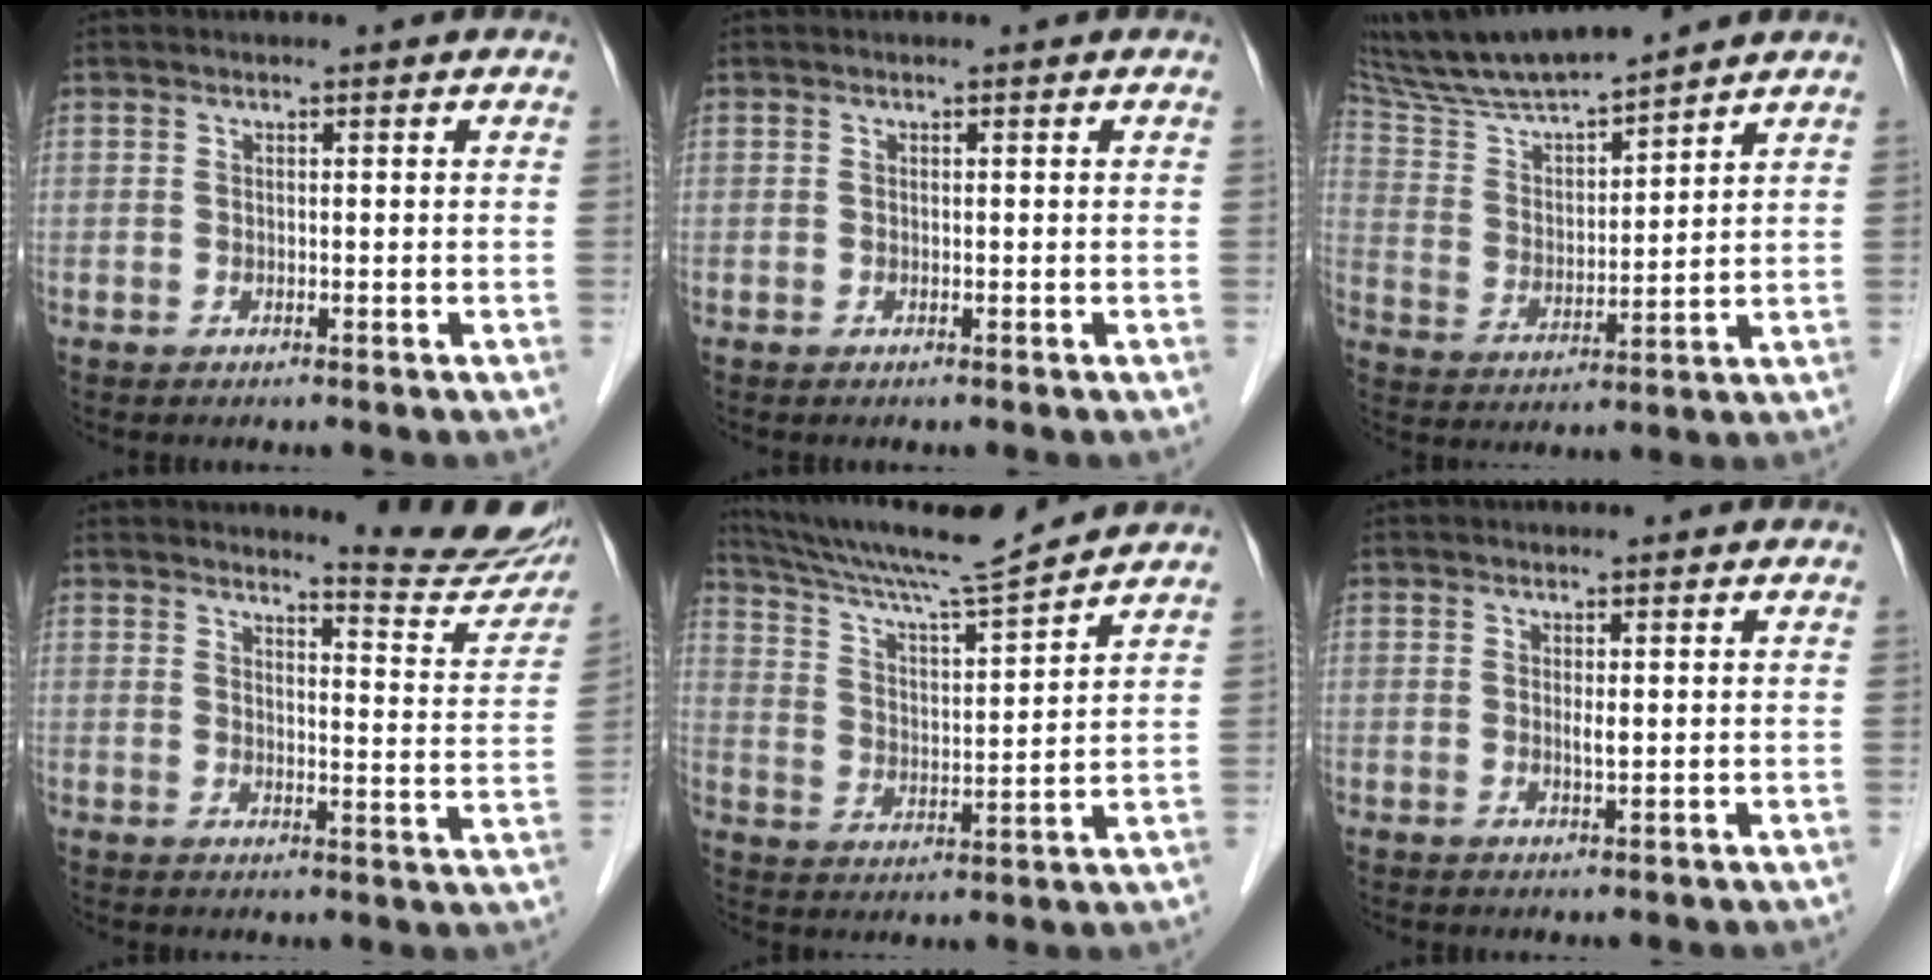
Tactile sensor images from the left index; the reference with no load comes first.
{"total": 0.0}
{"total": 13.3, "force": [12.2, 0.2, 5.3], "torque": [-0.106, 0.014, 0.234]}
{"total": 10.9, "force": [10.6, 0.4, 2.6], "torque": [-0.022, -0.064, 0.114]}
{"total": 13.2, "force": [12.3, -1.6, 4.2], "torque": [-0.088, -0.005, 0.211]}
{"total": 1.0, "force": [0.3, 0.1, 0.9], "torque": [-0.021, -0.002, 0.007]}